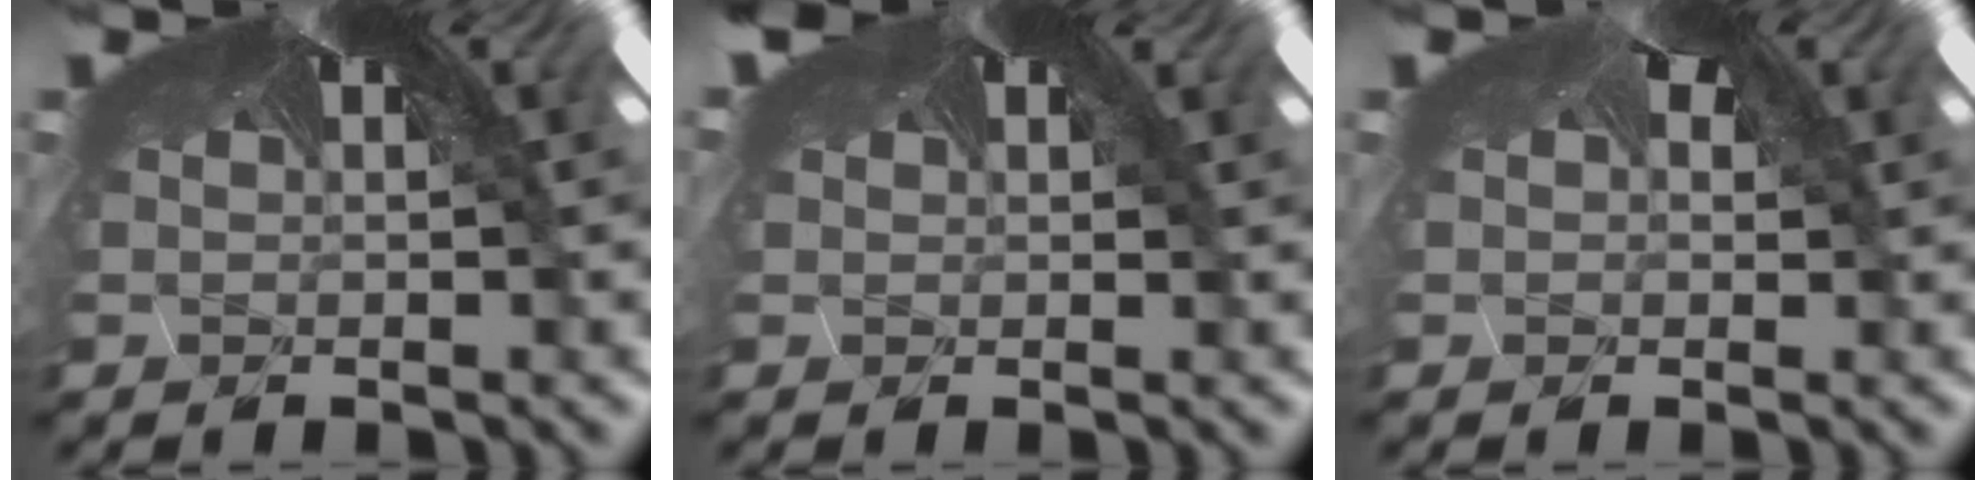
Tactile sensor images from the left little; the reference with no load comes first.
{"total": 1.5, "force": [0.5, 1.1, 1.0], "torque": [-0.034, 0.005, 0.009]}
{"total": 1.2, "force": [0.6, 1.0, 0.4], "torque": [-0.017, 0.002, 0.010]}